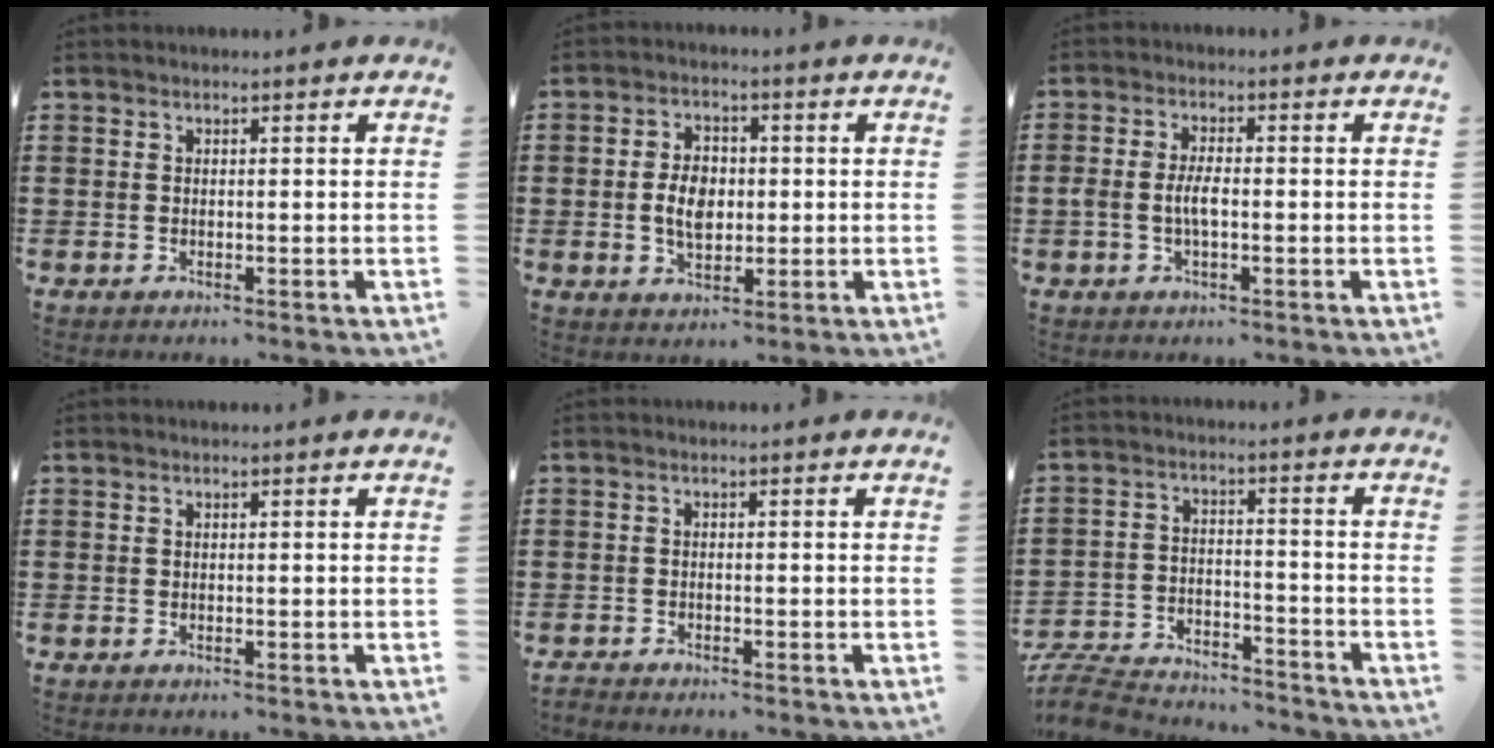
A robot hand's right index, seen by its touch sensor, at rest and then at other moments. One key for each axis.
{"total": 5.5, "fx": -0.2, "fy": 3.6, "fz": 4.2, "tx": -0.084, "ty": 0.005, "tz": -0.008}
{"total": 3.6, "fx": -0.7, "fy": 1.4, "fz": 3.3, "tx": -0.075, "ty": -0.001, "tz": -0.018}
{"total": 0.0}
{"total": 0.9, "fx": -0.8, "fy": -0.1, "fz": -0.3, "tx": 0.005, "ty": 0.004, "tz": -0.018}
{"total": 7.1, "fx": -6.9, "fy": 1.1, "fz": 1.0, "tx": -0.033, "ty": 0.014, "tz": -0.140}